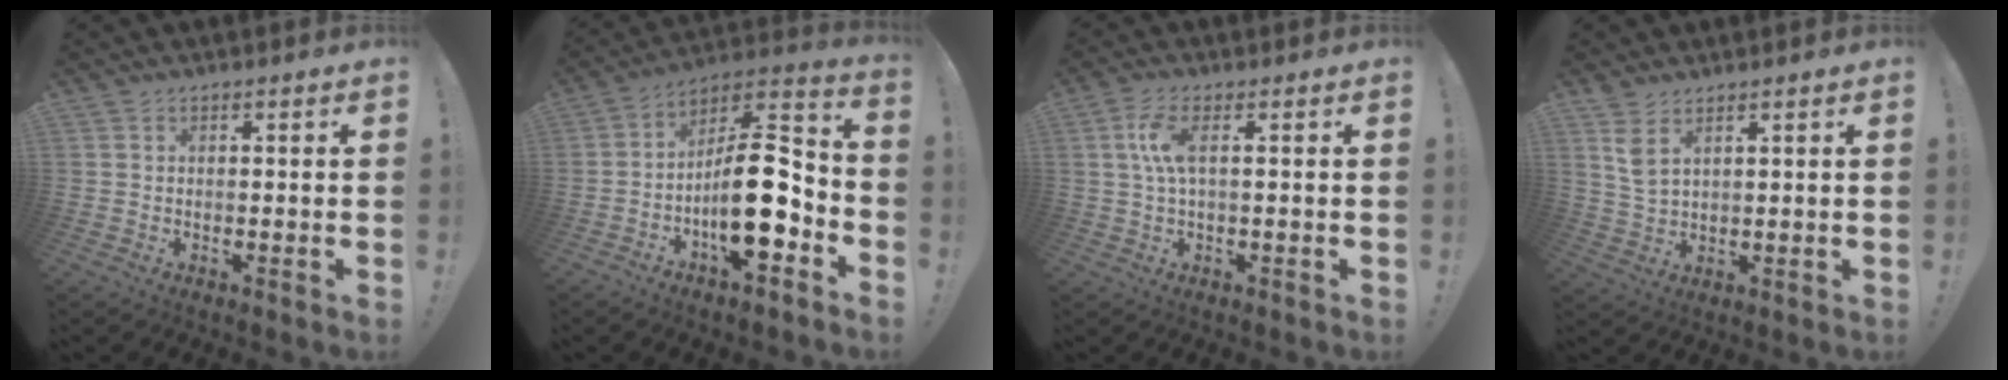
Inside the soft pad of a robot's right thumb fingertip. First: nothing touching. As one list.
[{"total": 19.4, "force": [-5.3, 7.1, 17.3], "torque": [-0.291, 0.028, -0.081]}, {"total": 6.5, "force": [1.0, 2.0, 6.1], "torque": [-0.117, -0.003, 0.017]}, {"total": 5.2, "force": [3.4, 1.8, 3.5], "torque": [-0.063, -0.019, 0.062]}]